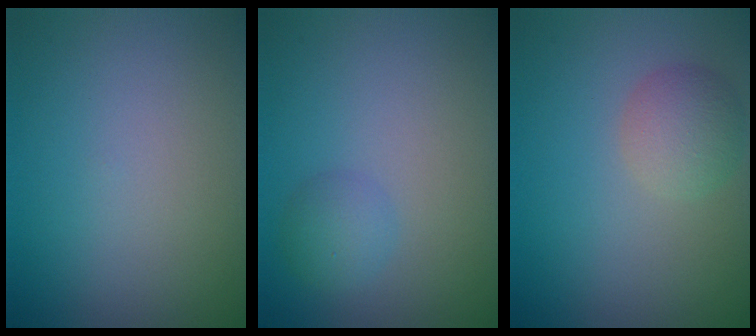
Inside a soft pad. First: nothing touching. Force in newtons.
{"total": 1.9, "press": 1.9, "slide": 0.1}
{"total": 2.7, "press": 2.7, "slide": 0.1}